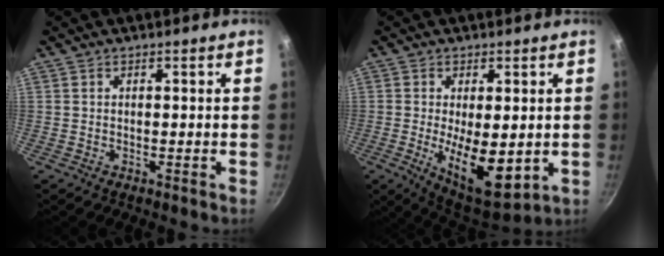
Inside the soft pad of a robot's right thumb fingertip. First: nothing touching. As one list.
[{"total": 13.4, "force": [-1.4, 6.0, 11.9], "torque": [-0.168, -0.019, -0.006]}]